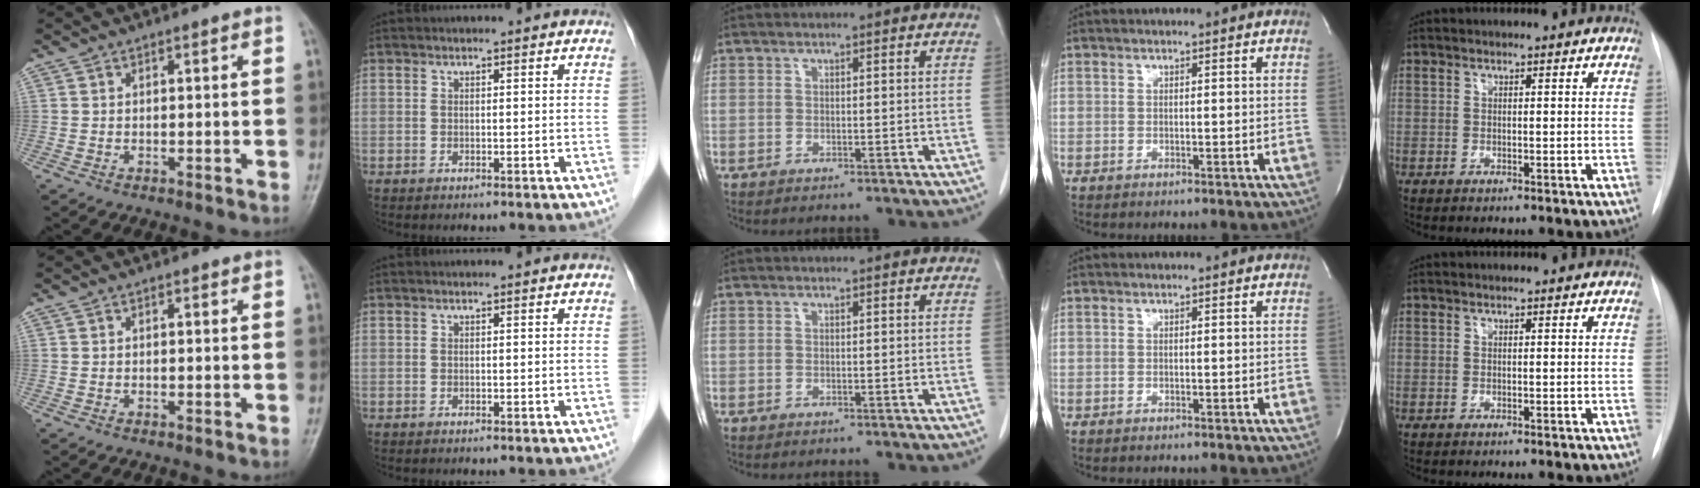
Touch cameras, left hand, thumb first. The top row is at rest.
{}